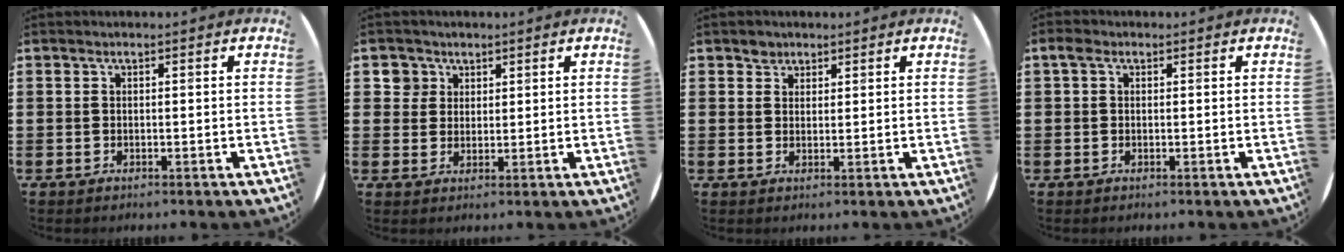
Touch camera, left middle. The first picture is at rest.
{"total": 2.9, "force": [1.8, 2.2, 0.1], "torque": [0.007, 0.002, 0.033]}
{"total": 1.9, "force": [1.6, 1.1, 0.0], "torque": [0.006, -0.001, 0.030]}
{"total": 1.0, "force": [0.3, 0.8, 0.5], "torque": [-0.005, 0.005, 0.003]}